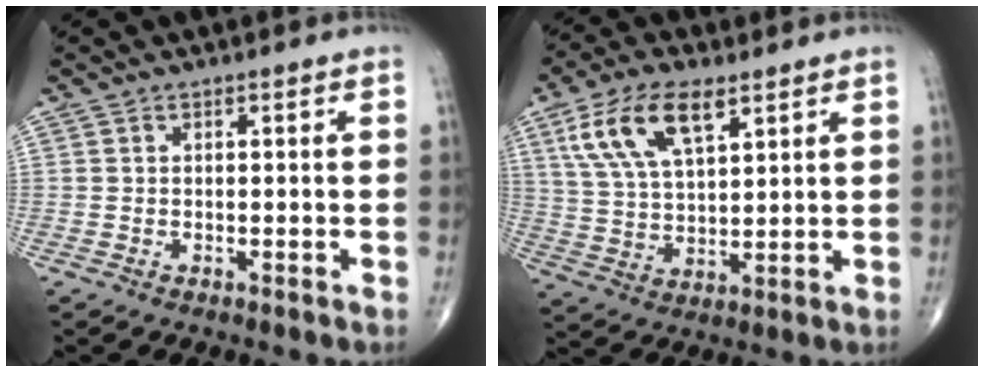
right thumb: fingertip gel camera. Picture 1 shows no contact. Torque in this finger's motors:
{"motor_torque": [-0.46, 1.22, 1.01, 0.75, 0.36]}